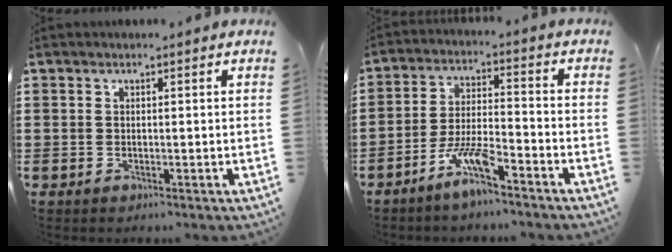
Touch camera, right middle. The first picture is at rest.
{"total": 7.1, "force": [-5.2, 1.0, 4.7], "torque": [-0.104, -0.006, -0.101]}